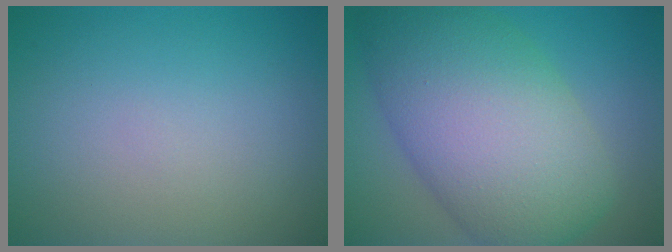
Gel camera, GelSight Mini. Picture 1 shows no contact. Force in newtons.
{"total": 12.1, "press": 12.1, "slide": 0.4}